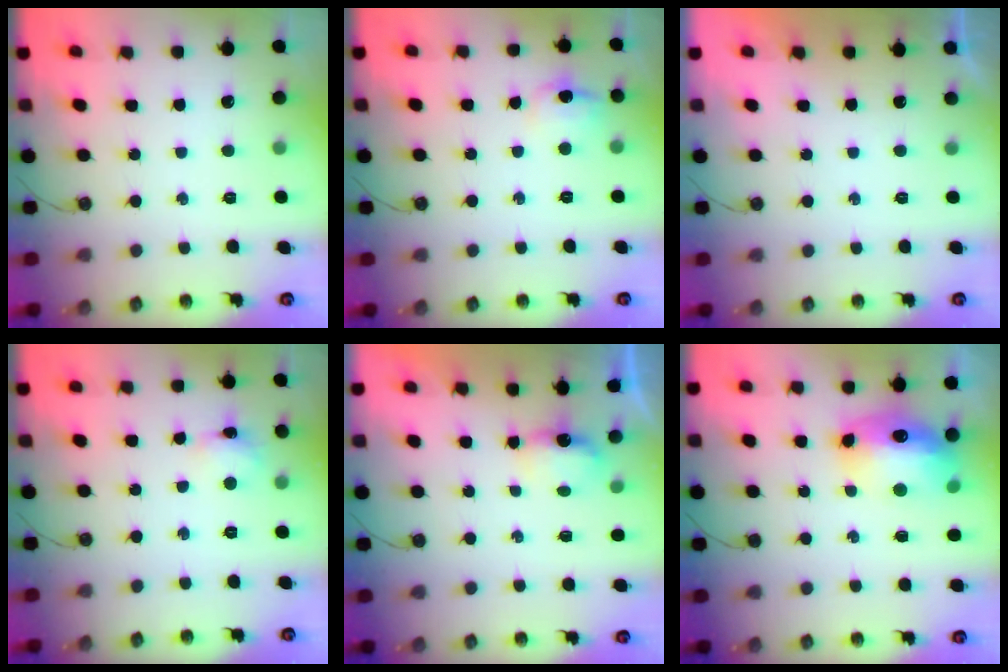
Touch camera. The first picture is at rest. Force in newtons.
{"total": 8.3, "press": 8.2, "slide": 0.8}
{"total": 0.0}
{"total": 4.3, "press": 4.3, "slide": 0.1}
{"total": 3.9, "press": 3.9, "slide": 0.4}
{"total": 14.4, "press": 14.4, "slide": 1.3}